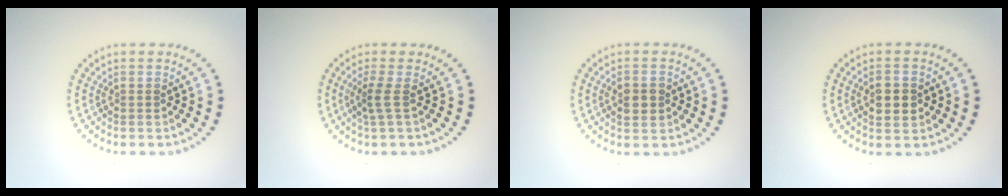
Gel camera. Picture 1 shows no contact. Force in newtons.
{"total": 1.8, "press": 1.1, "slide": 1.3}
{"total": 2.6, "press": 2.6, "slide": 0.1}
{"total": 2.9, "press": 2.9, "slide": 0.2}